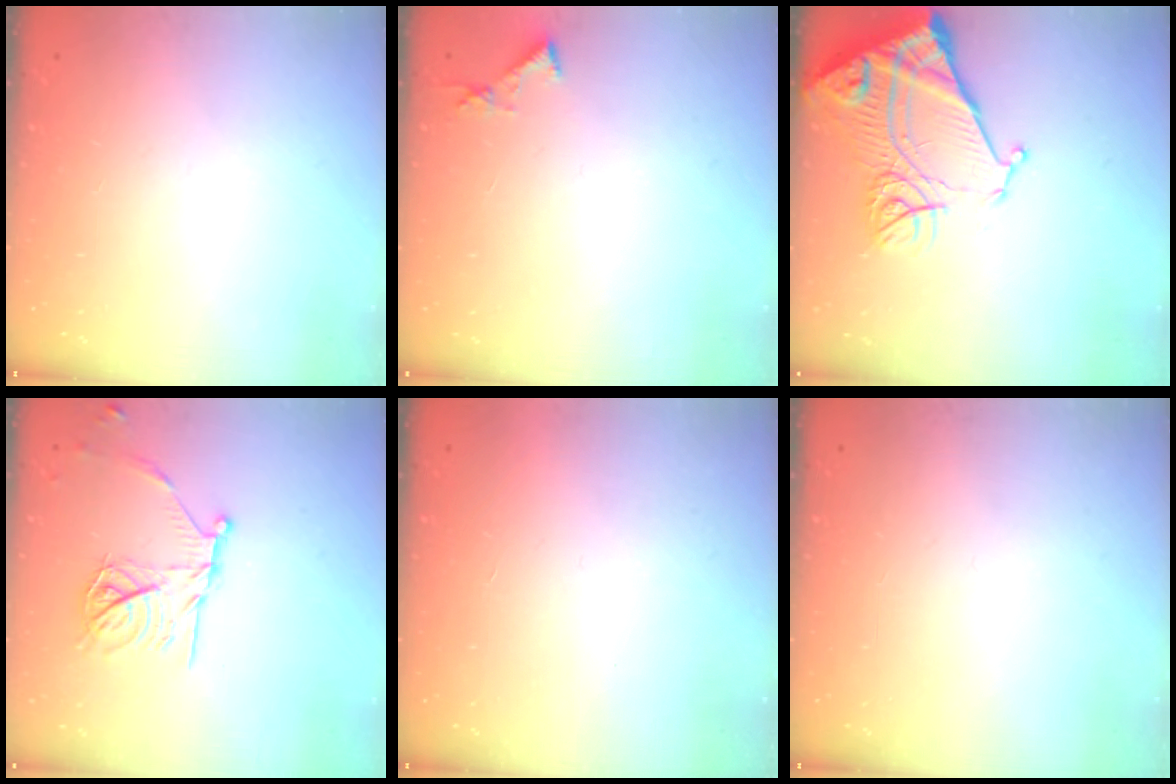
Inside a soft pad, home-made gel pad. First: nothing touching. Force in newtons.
{"total": 3.8, "press": 3.8, "slide": 0.3}
{"total": 17.1, "press": 17.0, "slide": 1.9}
{"total": 16.4, "press": 16.4, "slide": 0.9}
{"total": 1.6, "press": 1.6, "slide": 0.1}
{"total": 0.0}